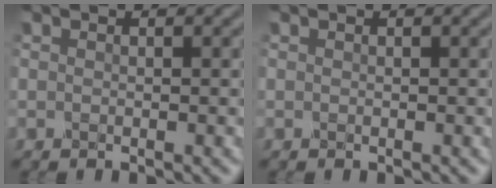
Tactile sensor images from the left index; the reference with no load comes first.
{"total": 0.0}